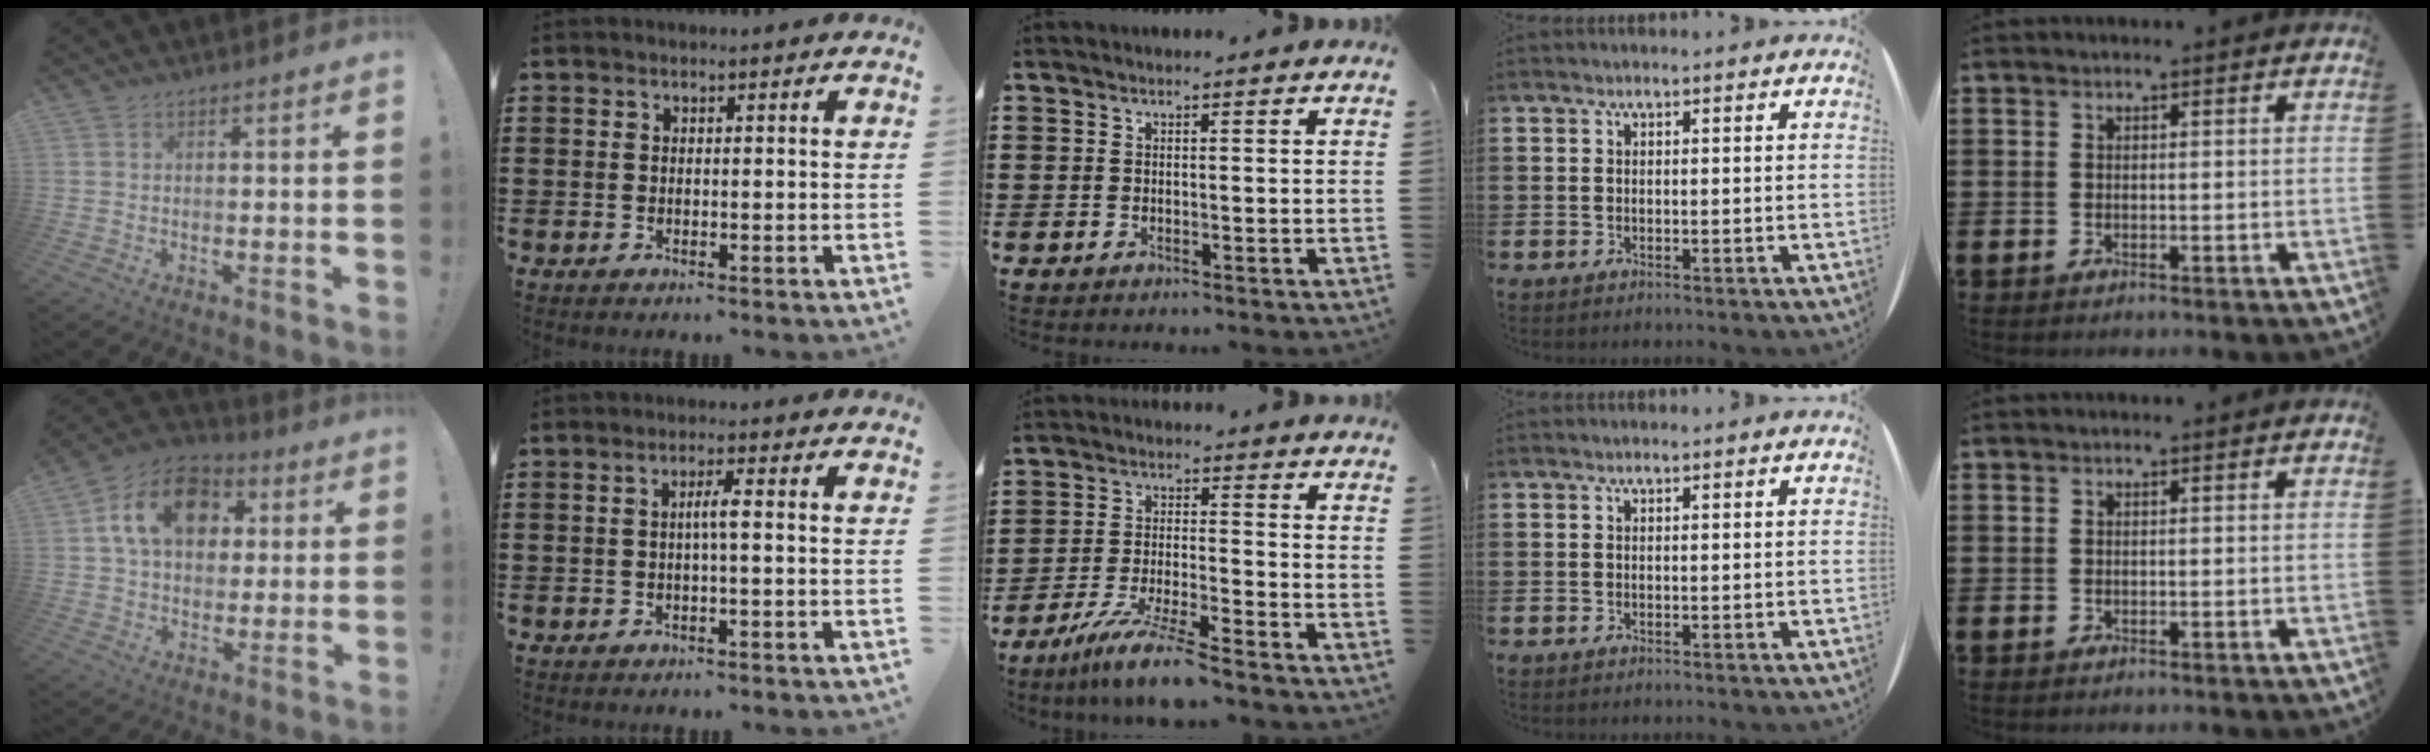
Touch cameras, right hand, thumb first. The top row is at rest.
{"thumb": {"total": 16.5, "force": [5.1, 11.9, 10.3], "torque": [-0.164, 0.004, 0.099]}, "index": {"total": 2.3, "force": [-0.2, 0.0, 2.3], "torque": [-0.043, 0.000, -0.007]}, "middle": {"total": 7.9, "force": [-6.6, -0.3, 4.2], "torque": [-0.089, -0.014, -0.127]}}